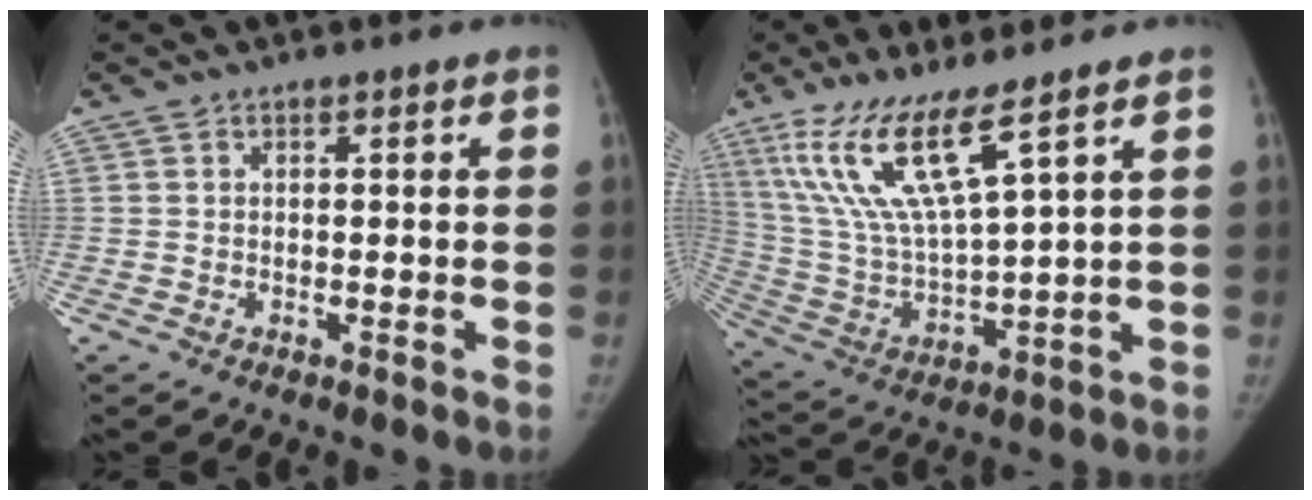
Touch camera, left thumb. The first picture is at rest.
{"total": 15.0, "force": [8.8, 2.5, 11.9], "torque": [-0.254, -0.046, 0.188]}